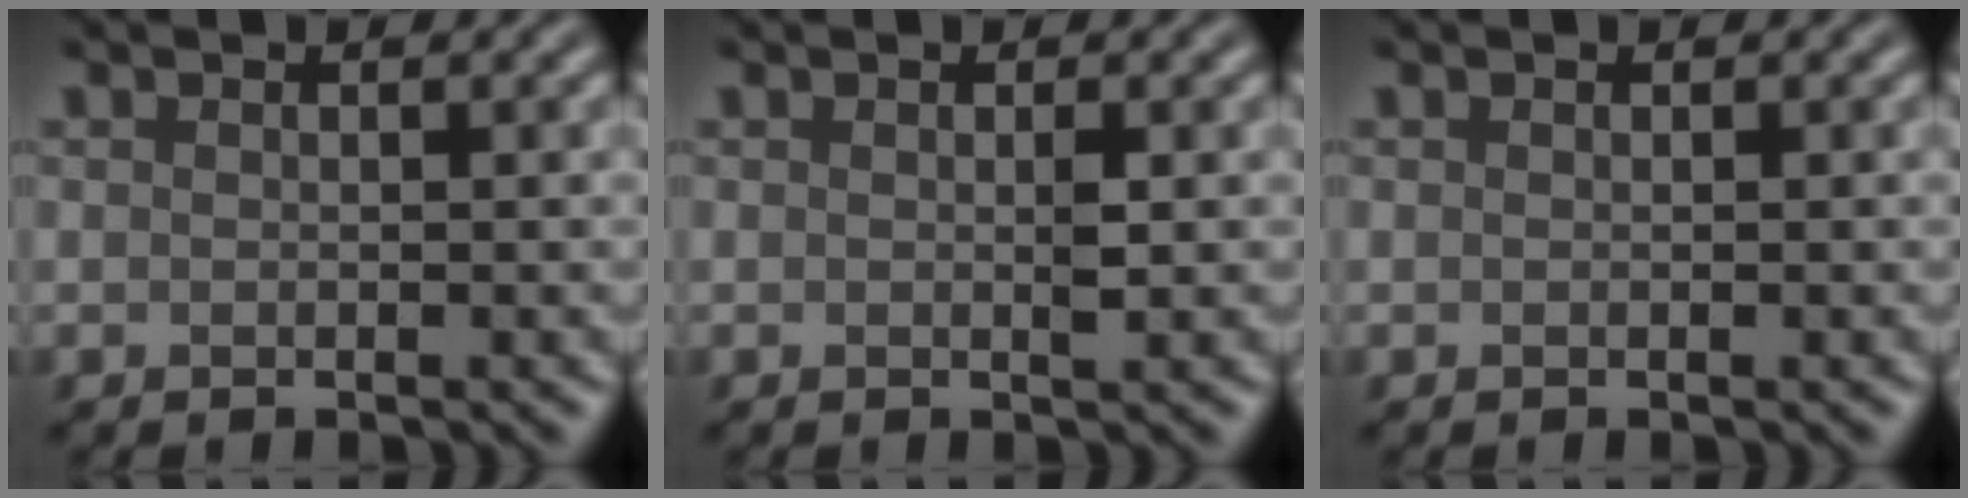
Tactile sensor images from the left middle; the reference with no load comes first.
{"total": 0.8, "force": [0.1, 0.1, 0.7], "torque": [-0.013, -0.001, 0.000]}
{"total": 0.0}